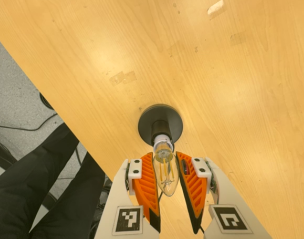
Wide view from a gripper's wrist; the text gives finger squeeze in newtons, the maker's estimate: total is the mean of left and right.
{"total": 9.9, "left": 9.3, "right": 10.5}